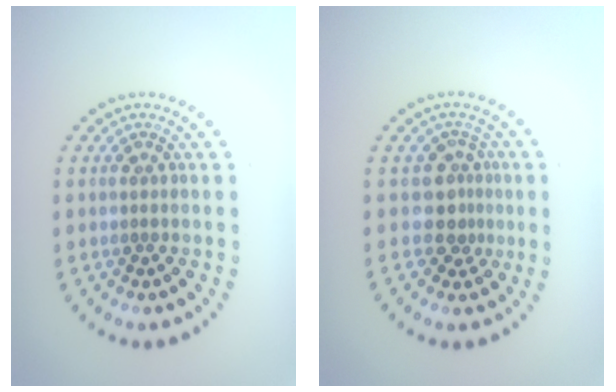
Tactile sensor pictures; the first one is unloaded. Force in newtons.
{"total": 2.6, "press": 1.9, "slide": 1.8}